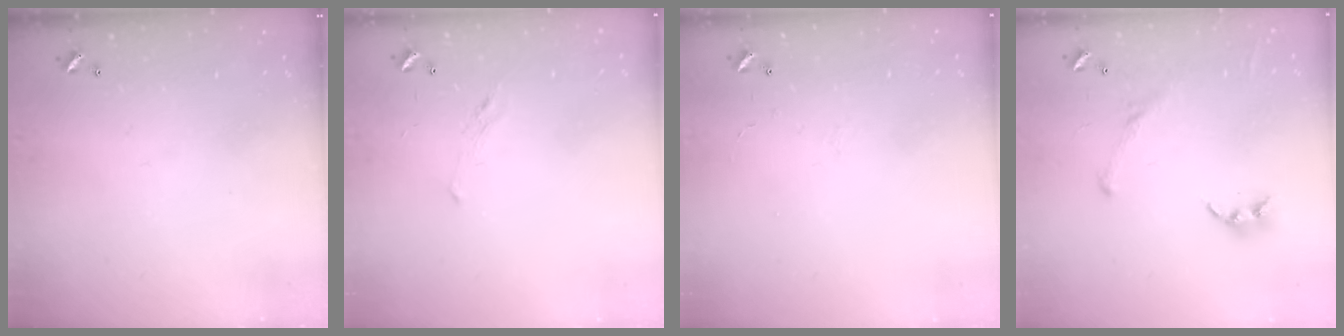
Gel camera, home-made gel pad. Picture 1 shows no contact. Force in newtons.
{"total": 0.8, "press": 0.1, "slide": 0.8}
{"total": 0.9, "press": 0.7, "slide": 0.5}
{"total": 2.3, "press": 2.1, "slide": 1.0}